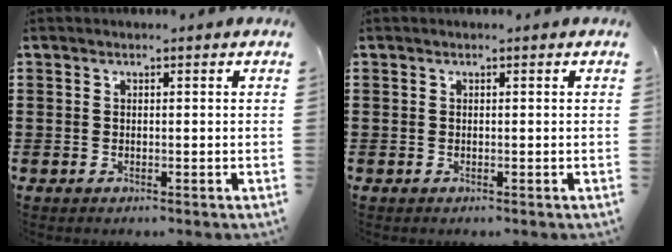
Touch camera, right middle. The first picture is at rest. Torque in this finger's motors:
{"motor_torque": [0.00, 0.00, 0.00, 0.00]}